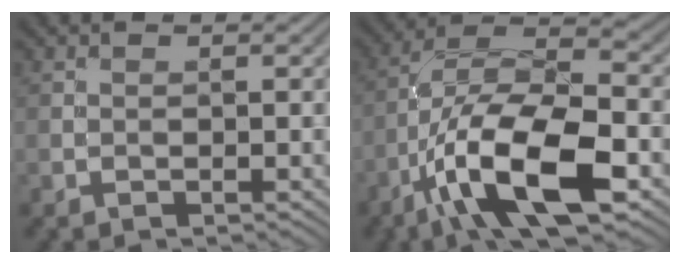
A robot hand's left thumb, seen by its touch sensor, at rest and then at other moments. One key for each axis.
{"total": 14.0, "fx": -6.1, "fy": 5.2, "fz": 11.5, "tx": -0.215, "ty": -0.002, "tz": -0.119}